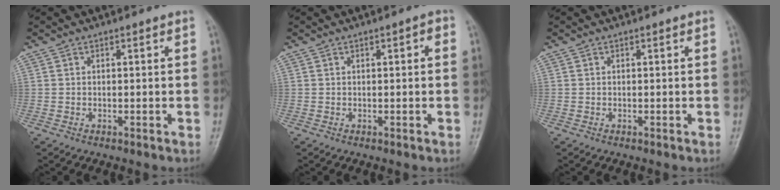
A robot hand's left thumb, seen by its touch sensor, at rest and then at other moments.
{"total": 1.5, "force": [0.3, 0.5, 1.3], "torque": [-0.017, 0.003, 0.001]}
{"total": 0.0}